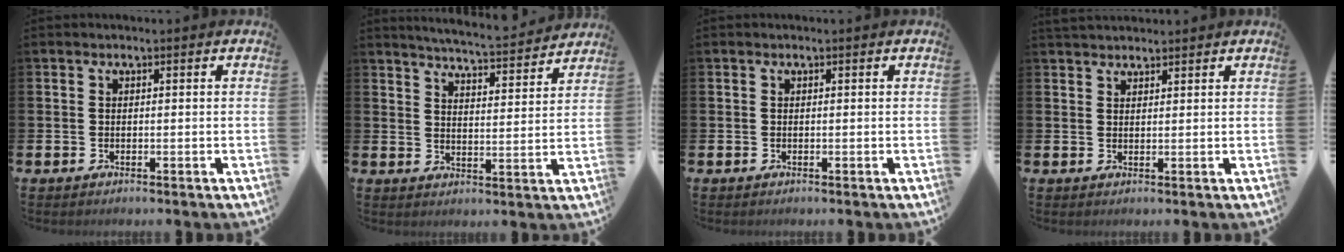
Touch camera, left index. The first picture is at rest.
{"total": 5.7, "force": [5.6, -0.3, 0.9], "torque": [-0.036, -0.041, 0.096]}
{"total": 0.0}
{"total": 2.2, "force": [2.1, 0.5, 0.1], "torque": [0.000, -0.005, 0.037]}